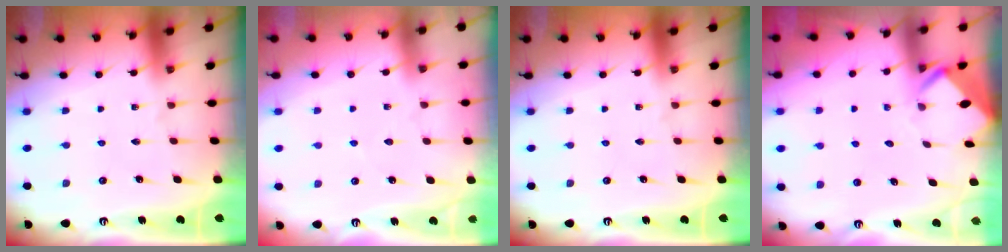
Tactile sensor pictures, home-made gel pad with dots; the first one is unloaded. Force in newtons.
{"total": 2.1, "press": 2.1, "slide": 0.3}
{"total": 0.0}
{"total": 3.5, "press": 3.5, "slide": 0.3}